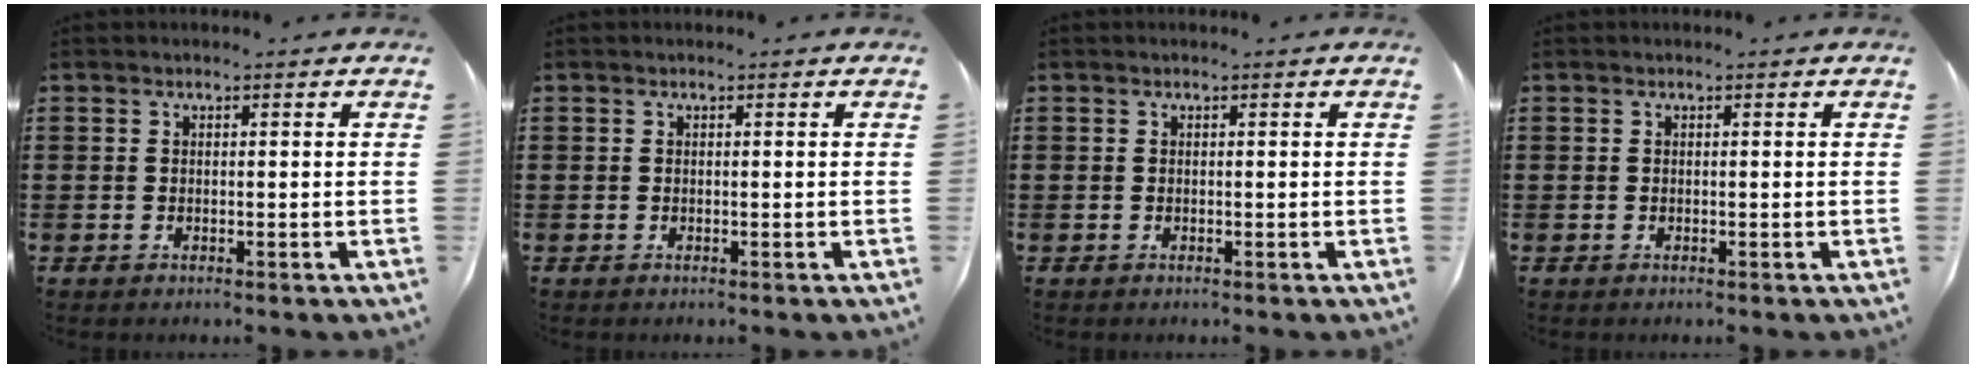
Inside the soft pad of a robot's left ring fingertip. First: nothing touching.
{"total": 0.0}
{"total": 0.0}
{"total": 0.0}